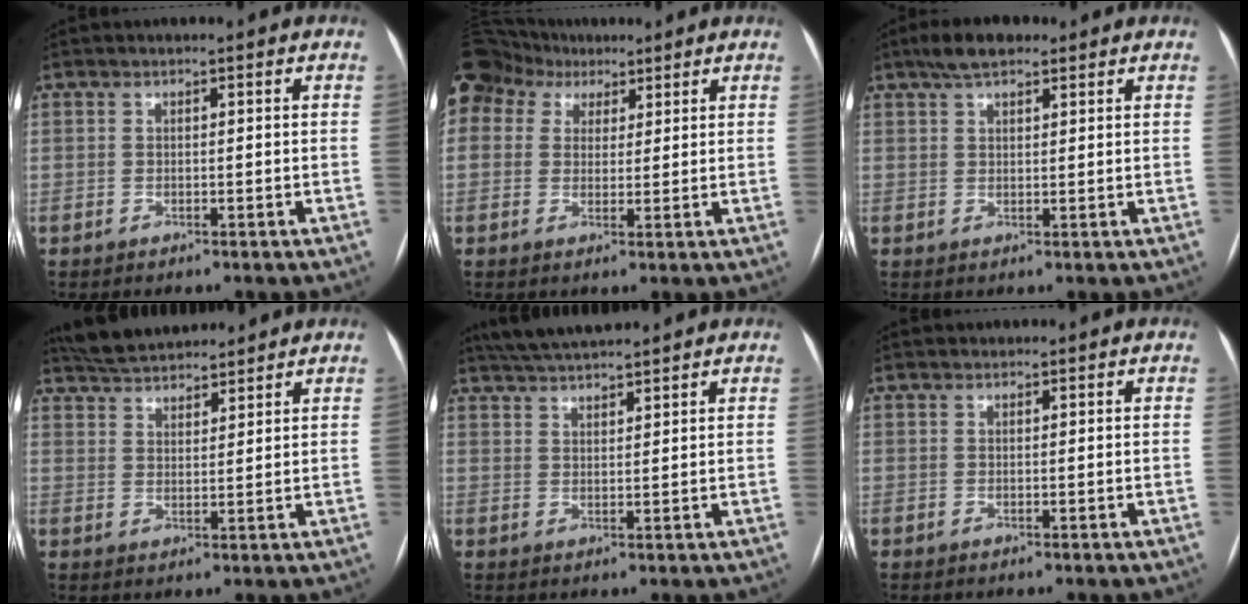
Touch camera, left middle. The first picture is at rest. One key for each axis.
{"total": 16.9, "fx": 9.1, "fy": 12.6, "fz": 6.7, "tx": -0.206, "ty": 0.088, "tz": 0.174}
{"total": 5.0, "fx": 3.6, "fy": 2.0, "fz": 2.9, "tx": -0.057, "ty": 0.020, "tz": 0.063}
{"total": 9.9, "fx": 9.2, "fy": 2.1, "fz": 2.9, "tx": -0.055, "ty": 0.025, "tz": 0.154}
{"total": 8.2, "fx": 7.5, "fy": 0.7, "fz": 3.2, "tx": -0.061, "ty": 0.032, "tz": 0.126}
{"total": 4.6, "fx": 4.1, "fy": 2.2, "fz": 0.3, "tx": 0.003, "ty": 0.005, "tz": 0.050}